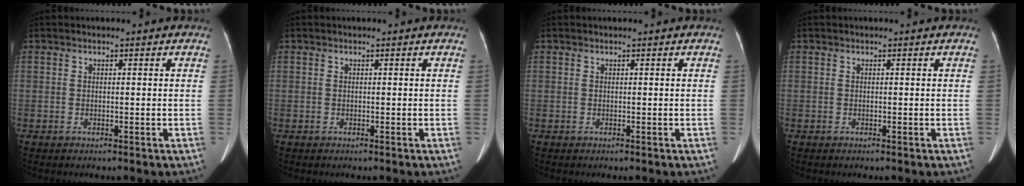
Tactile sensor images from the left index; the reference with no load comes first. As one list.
[{"total": 0.0}, {"total": 0.0}, {"total": 0.0}]